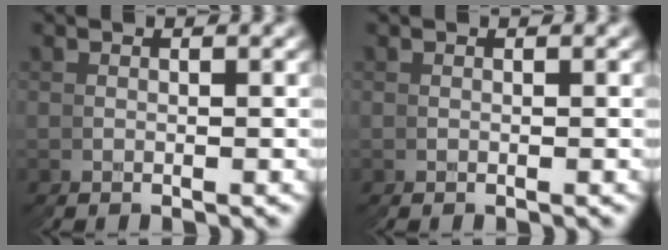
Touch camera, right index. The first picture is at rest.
{"total": 0.0}